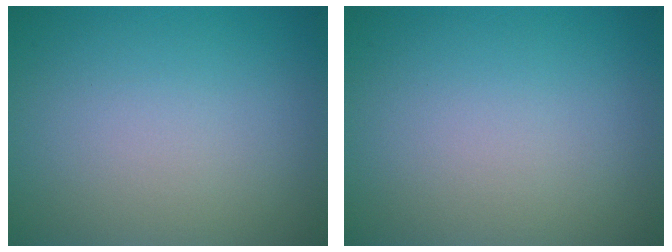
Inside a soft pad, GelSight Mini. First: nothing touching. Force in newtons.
{"total": 0.0}